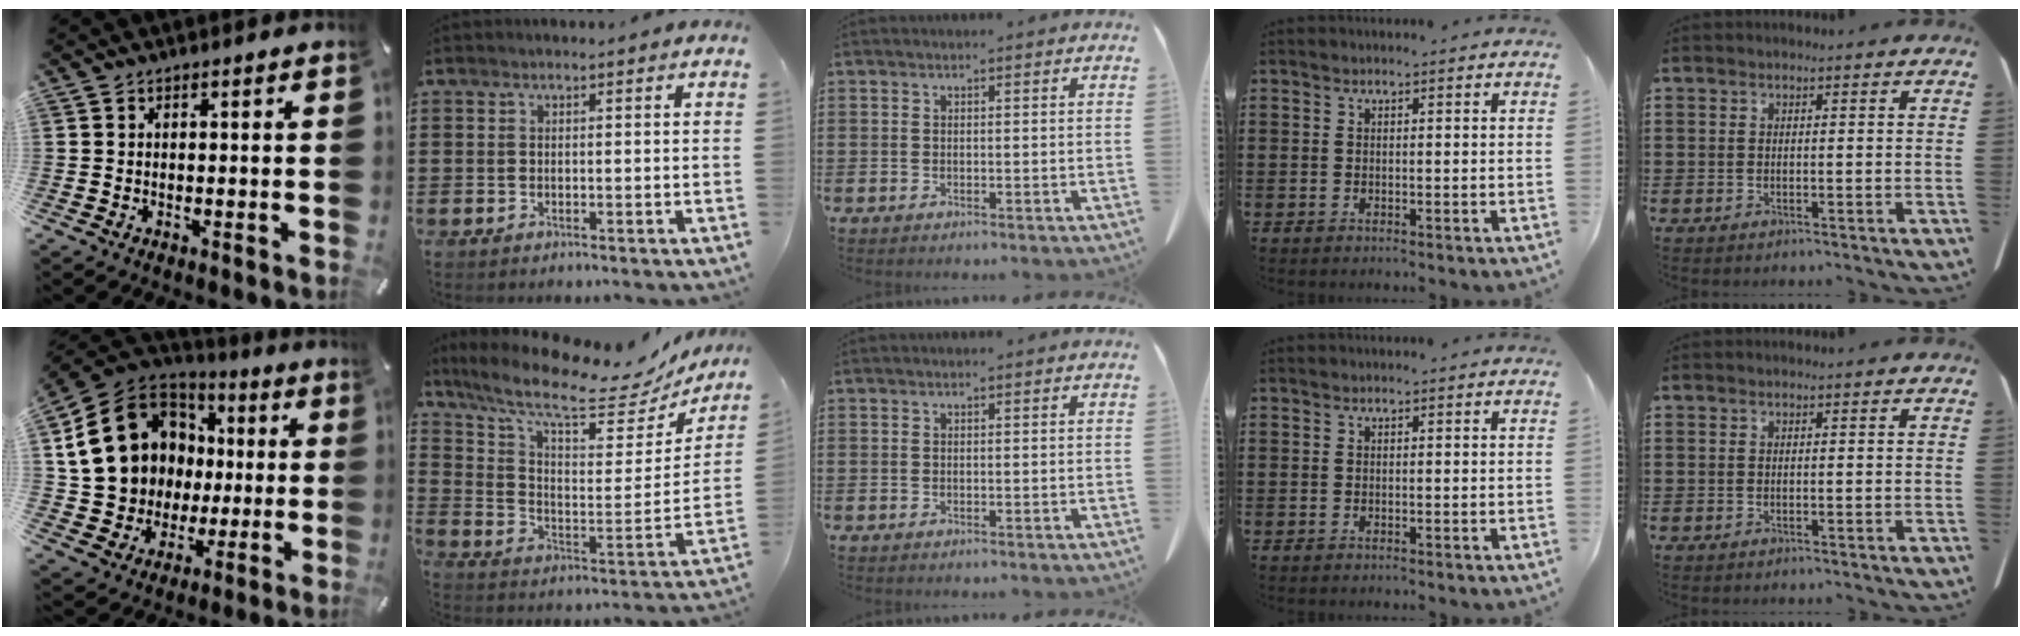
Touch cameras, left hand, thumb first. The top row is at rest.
{"thumb": {"total": 18.1, "force": [4.1, 16.1, 7.0], "torque": [-0.146, -0.026, 0.106]}, "index": {"total": 11.2, "force": [8.8, 2.4, 6.5], "torque": [-0.144, -0.059, 0.143]}}